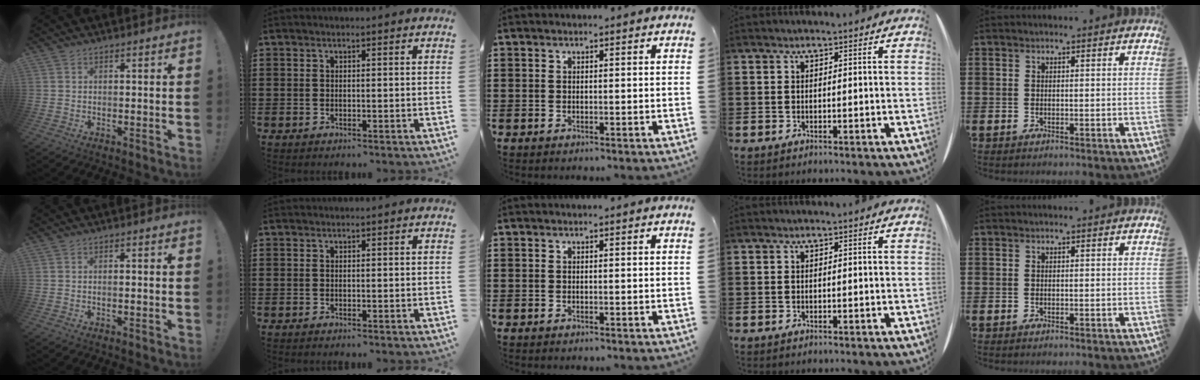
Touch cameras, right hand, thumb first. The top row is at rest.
{"thumb": {"total": 0.9, "force": [-0.5, -0.1, 0.8], "torque": [-0.015, 0.001, -0.009]}}